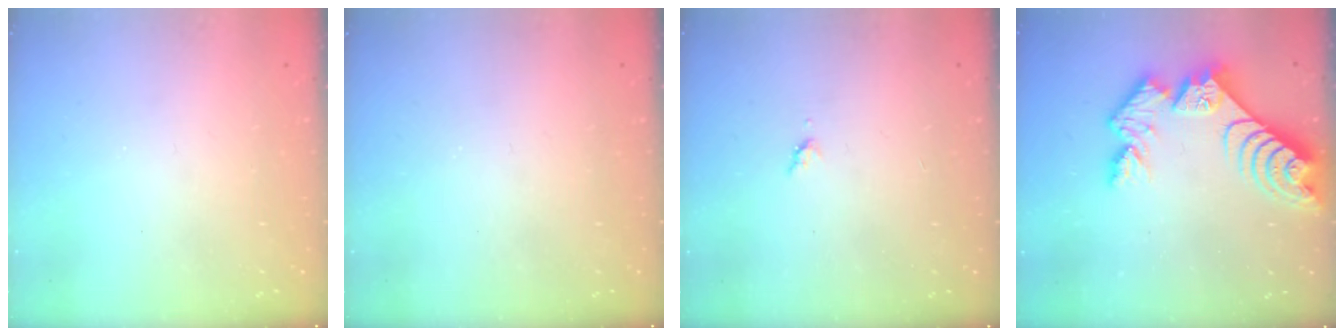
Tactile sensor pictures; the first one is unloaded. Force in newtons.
{"total": 0.0}
{"total": 3.0, "press": 2.9, "slide": 0.5}
{"total": 12.2, "press": 12.1, "slide": 0.9}